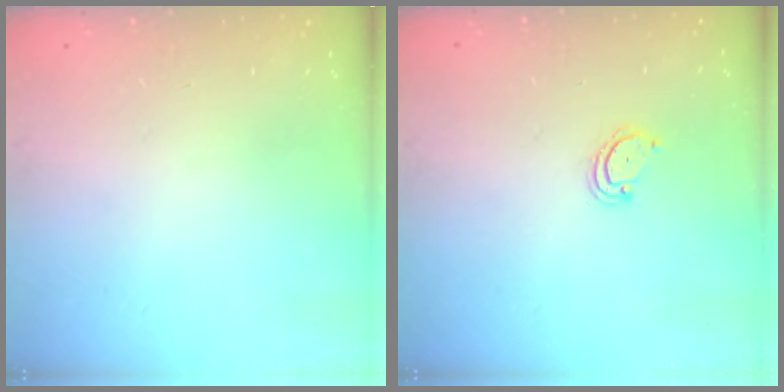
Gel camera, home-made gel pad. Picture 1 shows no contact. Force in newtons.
{"total": 2.5, "press": 2.5, "slide": 0.2}